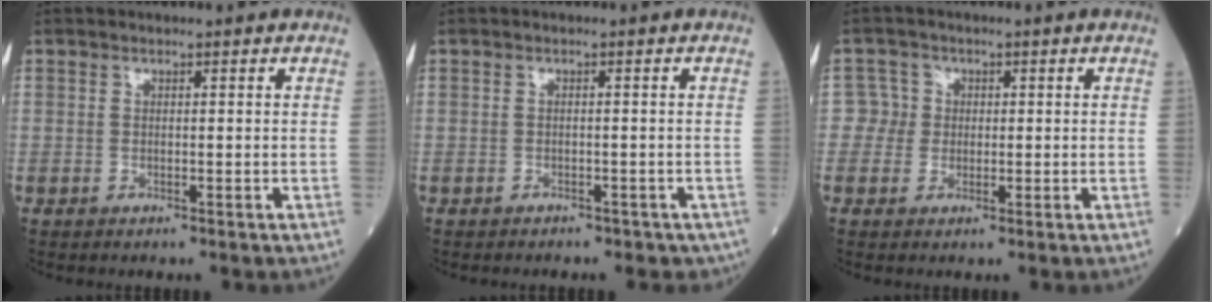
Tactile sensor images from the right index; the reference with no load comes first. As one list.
[{"total": 4.8, "force": [-3.9, 2.4, 1.5], "torque": [-0.016, 0.005, -0.036]}, {"total": 3.0, "force": [0.1, 3.0, 0.0], "torque": [0.016, 0.008, -0.004]}]